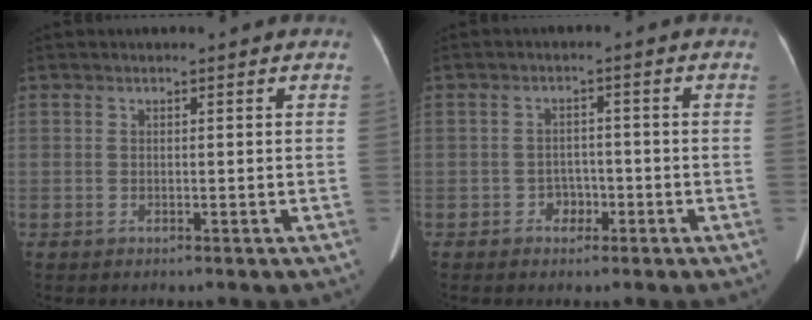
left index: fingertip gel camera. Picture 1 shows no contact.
{"total": 2.5, "force": [-1.4, 1.8, 0.9], "torque": [-0.009, 0.005, -0.020]}